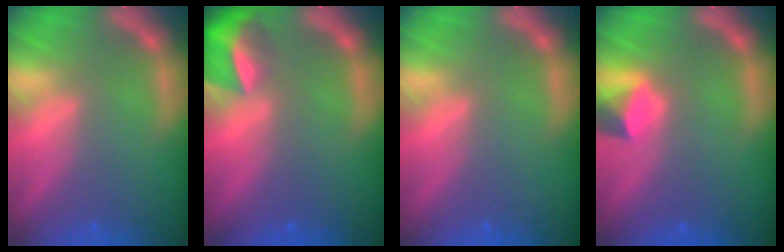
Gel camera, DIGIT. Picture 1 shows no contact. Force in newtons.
{"total": 5.5}
{"total": 0.0}
{"total": 2.4}